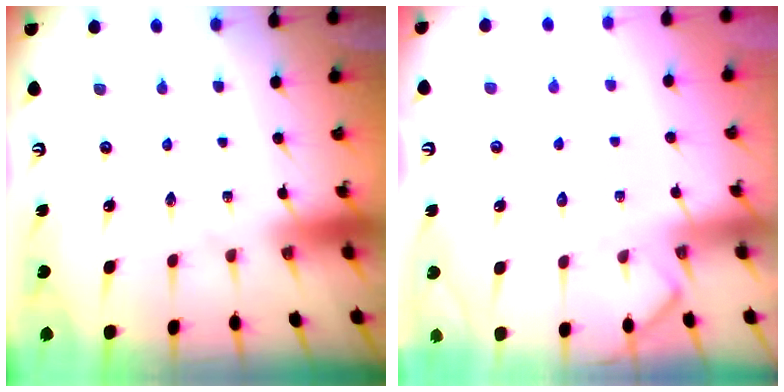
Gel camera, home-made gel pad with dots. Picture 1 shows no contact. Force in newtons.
{"total": 3.1, "press": 3.0, "slide": 0.2}